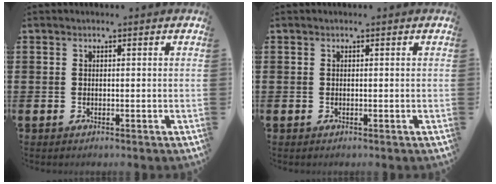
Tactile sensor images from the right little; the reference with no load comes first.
{"total": 0.0}